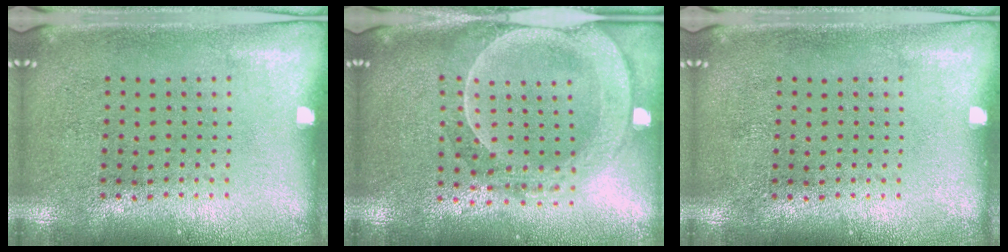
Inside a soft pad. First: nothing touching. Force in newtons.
{"total": 2.2, "press": 2.0, "slide": 0.9}
{"total": 0.0}